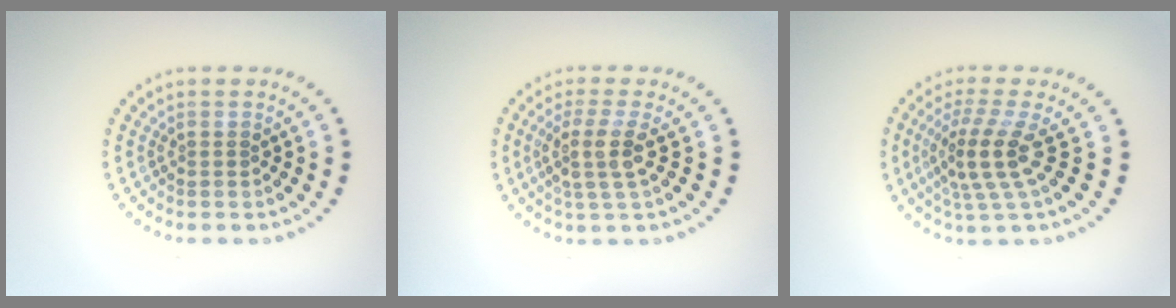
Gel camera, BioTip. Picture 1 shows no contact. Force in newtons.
{"total": 3.2, "press": 2.5, "slide": 2.0}
{"total": 3.9, "press": 2.9, "slide": 2.6}